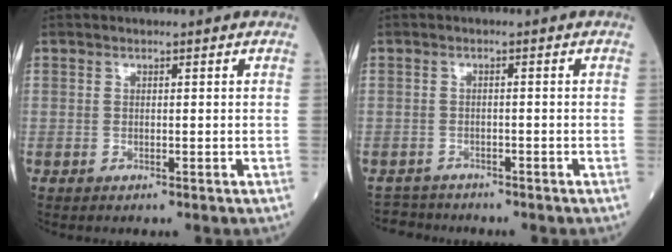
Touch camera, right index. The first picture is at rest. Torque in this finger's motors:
{"motor_torque": [0.05, -0.12, -0.10, -0.02]}